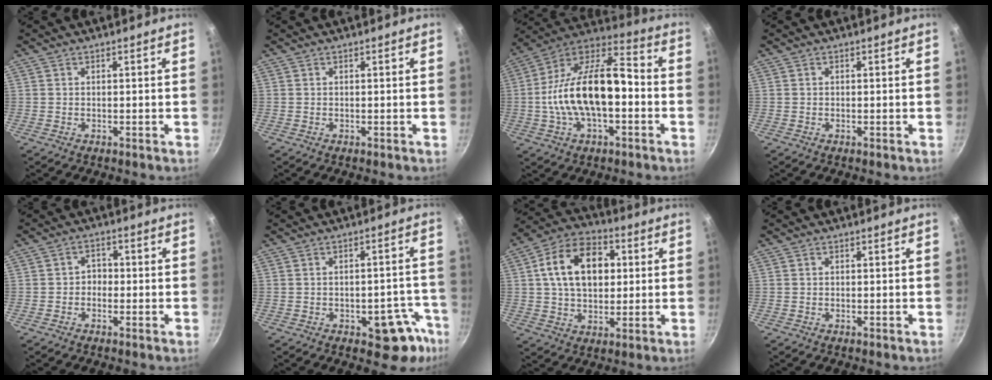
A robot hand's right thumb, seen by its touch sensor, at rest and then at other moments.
{"total": 0.0}
{"total": 20.6, "force": [-2.6, 10.4, 17.6], "torque": [-0.298, 0.048, -0.060]}
{"total": 0.0}
{"total": 2.7, "force": [-0.8, 2.2, 1.3], "torque": [-0.003, 0.013, -0.018]}
{"total": 10.0, "force": [-5.0, 5.3, 6.9], "torque": [-0.010, 0.042, -0.054]}
{"total": 16.0, "force": [3.1, 10.9, 11.3], "torque": [-0.156, 0.018, 0.040]}
{"total": 0.0}